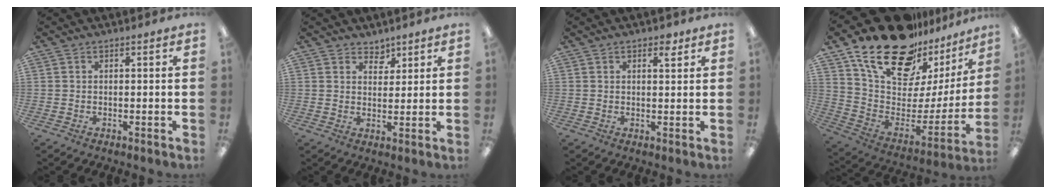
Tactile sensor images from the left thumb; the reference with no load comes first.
{"total": 3.7, "force": [3.1, 2.0, 0.2], "torque": [0.012, -0.021, 0.053]}
{"total": 2.9, "force": [2.0, 1.2, 1.7], "torque": [-0.012, -0.007, 0.029]}
{"total": 25.5, "force": [18.5, 11.9, 13.0], "torque": [-0.226, -0.112, 0.335]}